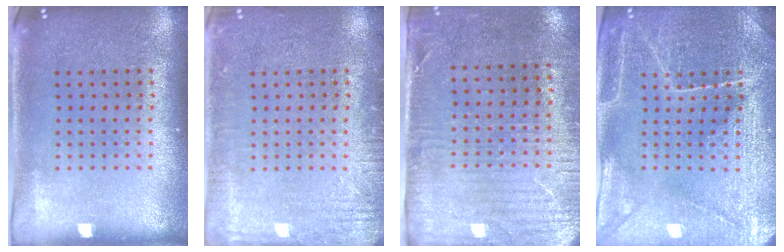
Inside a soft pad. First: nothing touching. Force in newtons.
{"total": 2.5, "press": 2.5, "slide": 0.3}
{"total": 3.1, "press": 2.6, "slide": 1.6}
{"total": 3.8, "press": 3.7, "slide": 0.9}